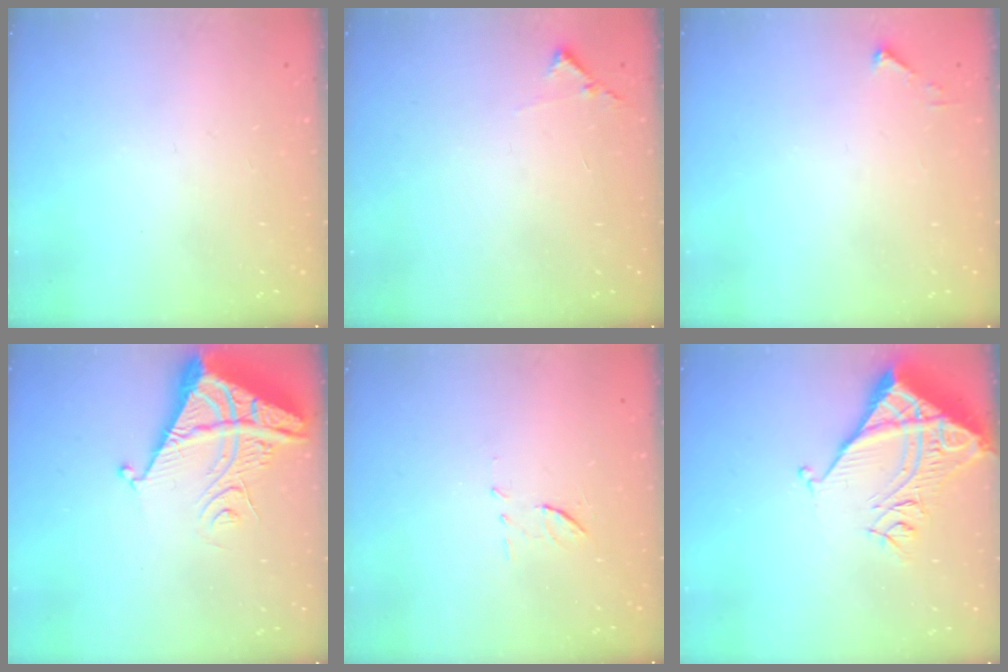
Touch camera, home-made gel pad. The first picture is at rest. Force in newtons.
{"total": 5.5, "press": 5.5, "slide": 0.4}
{"total": 2.7, "press": 2.7, "slide": 0.3}
{"total": 8.5, "press": 8.4, "slide": 0.9}
{"total": 6.8, "press": 6.6, "slide": 1.8}
{"total": 9.6, "press": 9.5, "slide": 1.1}